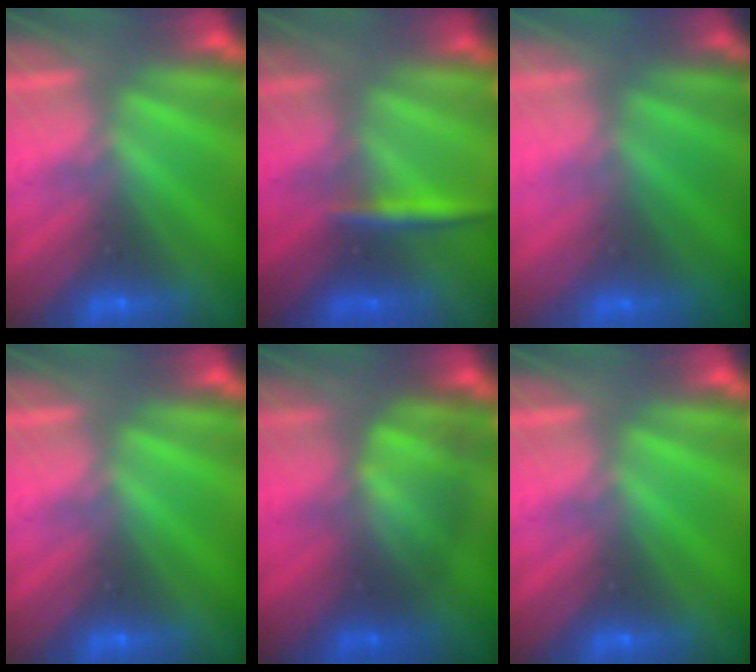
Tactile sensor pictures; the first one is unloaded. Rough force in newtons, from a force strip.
{"total": 2.7}
{"total": 2.9}
{"total": 0.0}
{"total": 2.1}
{"total": 0.0}